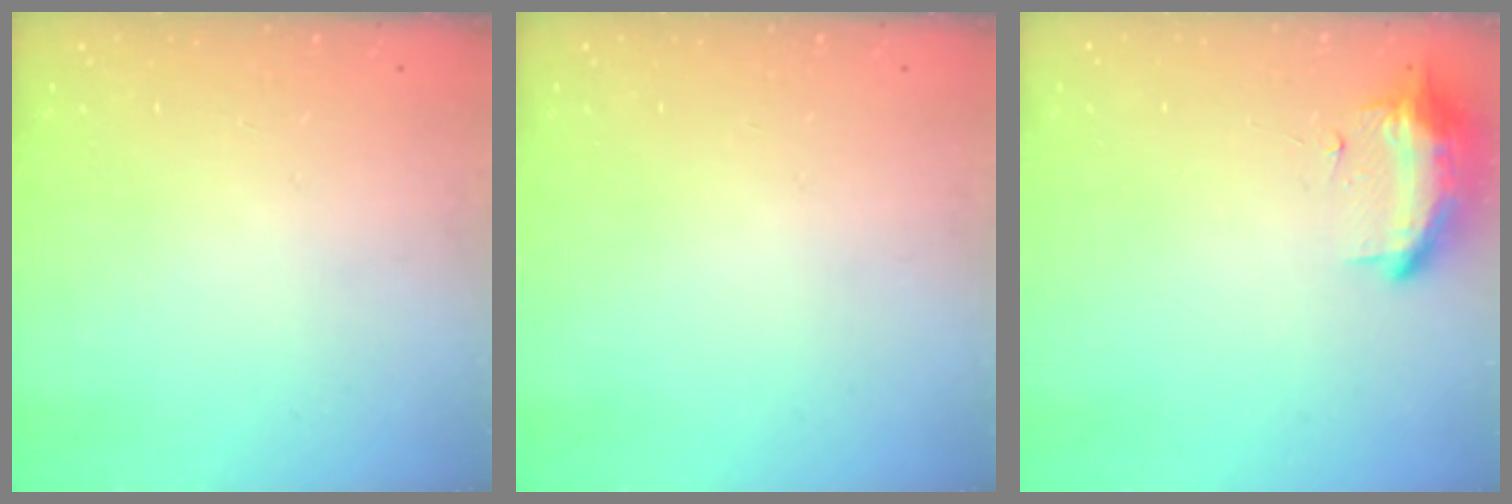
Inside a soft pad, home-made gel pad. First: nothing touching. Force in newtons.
{"total": 0.0}
{"total": 18.3, "press": 11.7, "slide": 14.2}